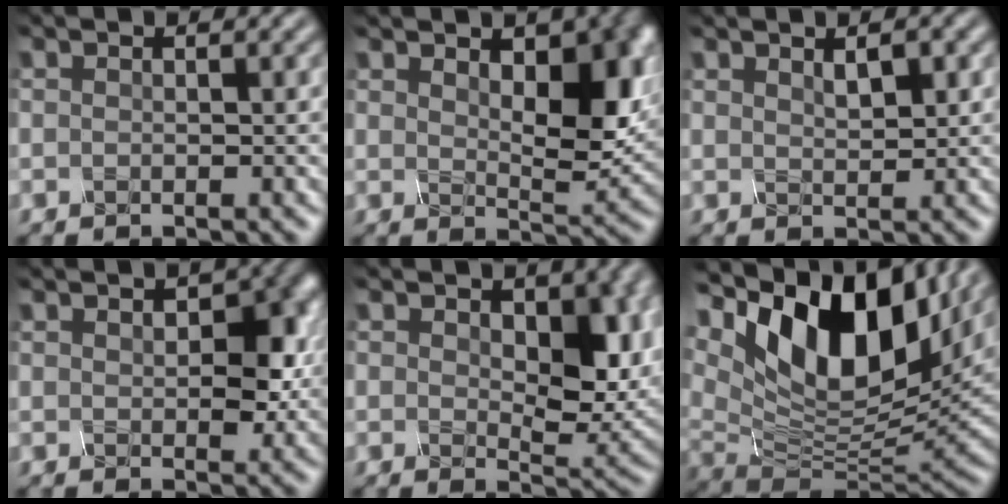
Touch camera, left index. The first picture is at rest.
{"total": 7.9, "force": [2.0, 4.0, 6.5], "torque": [-0.092, -0.009, 0.031]}
{"total": 1.6, "force": [0.8, 0.6, 1.3], "torque": [-0.022, -0.005, 0.017]}
{"total": 5.4, "force": [1.0, 3.2, 4.3], "torque": [-0.064, -0.001, 0.017]}
{"total": 6.9, "force": [1.2, 3.9, 5.5], "torque": [-0.081, -0.013, 0.020]}
{"total": 15.3, "force": [5.8, 7.8, 11.8], "torque": [-0.204, 0.023, 0.094]}